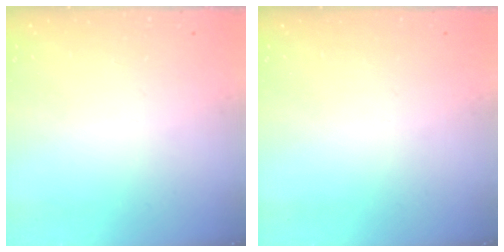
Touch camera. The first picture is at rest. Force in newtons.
{"total": 0.0}